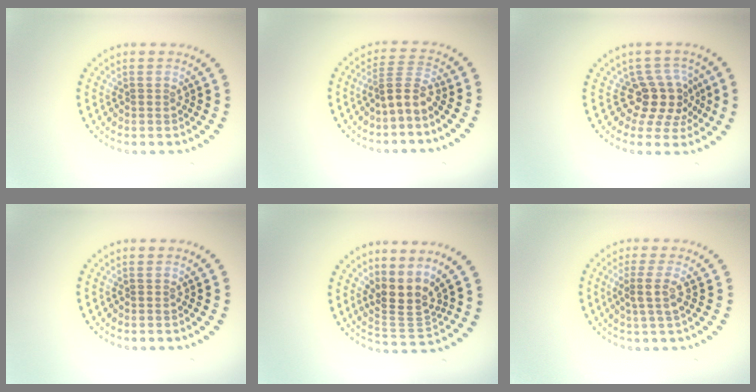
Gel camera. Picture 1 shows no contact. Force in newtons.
{"total": 2.7, "press": 2.0, "slide": 1.9}
{"total": 3.9, "press": 2.8, "slide": 2.7}
{"total": 0.0}
{"total": 3.4, "press": 2.5, "slide": 2.2}
{"total": 2.2, "press": 1.8, "slide": 1.2}